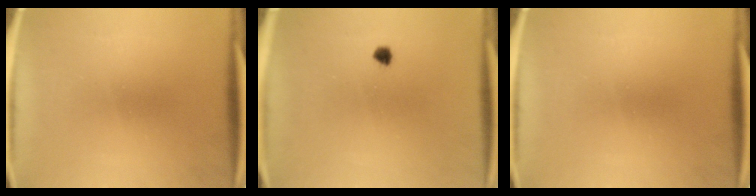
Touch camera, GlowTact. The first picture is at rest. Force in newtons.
{"total": 1.3}
{"total": 0.0}